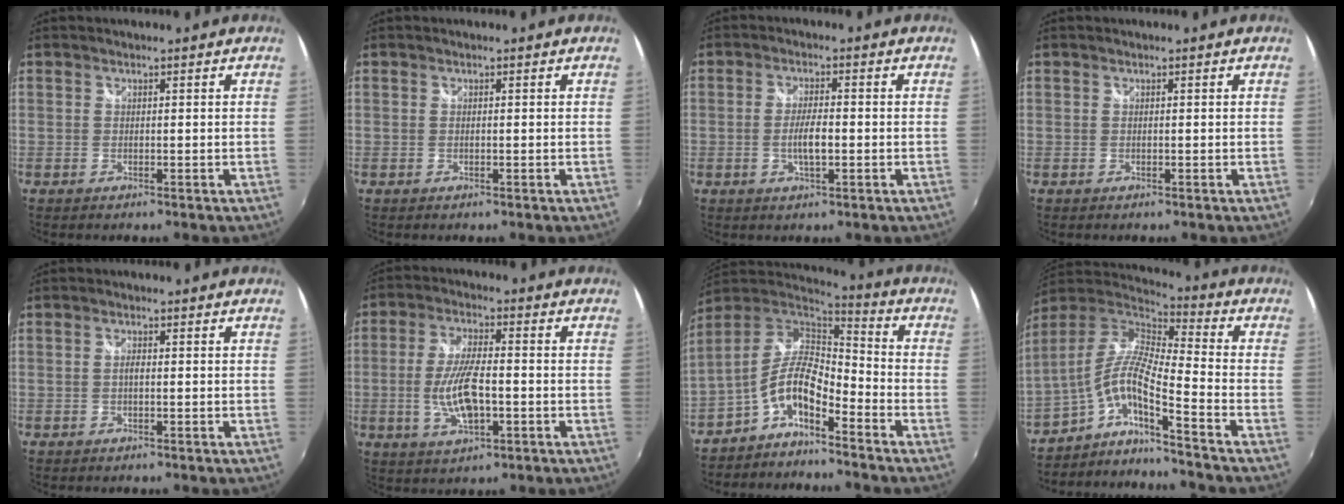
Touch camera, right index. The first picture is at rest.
{"total": 0.0}
{"total": 4.1, "force": [-1.0, 1.1, 3.8], "torque": [-0.075, -0.003, -0.016]}
{"total": 0.0}
{"total": 1.0, "force": [-0.2, 0.3, 0.9], "torque": [-0.017, 0.003, -0.005]}
{"total": 9.7, "force": [-2.1, 3.3, 8.9], "torque": [-0.176, -0.004, -0.037]}
{"total": 9.2, "force": [-5.2, 3.2, 6.9], "torque": [-0.143, 0.016, -0.104]}
{"total": 11.9, "force": [-5.8, 0.3, 10.4], "torque": [-0.189, -0.007, -0.124]}